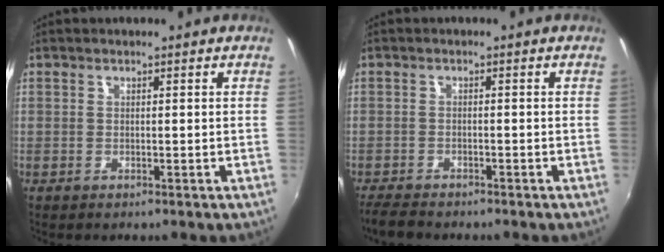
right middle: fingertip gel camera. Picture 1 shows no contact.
{"total": 4.1, "force": [-3.8, 0.8, 1.3], "torque": [-0.040, -0.021, -0.071]}